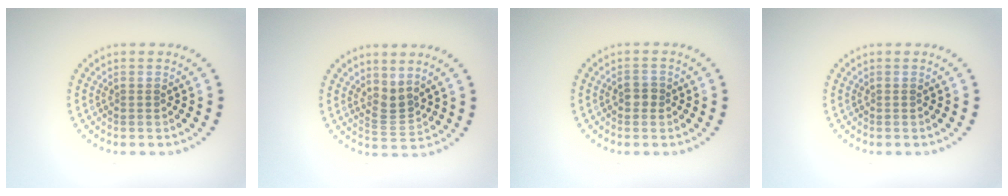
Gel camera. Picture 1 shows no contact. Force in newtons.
{"total": 2.1, "press": 1.4, "slide": 1.6}
{"total": 1.4, "press": 1.3, "slide": 0.3}
{"total": 0.0}